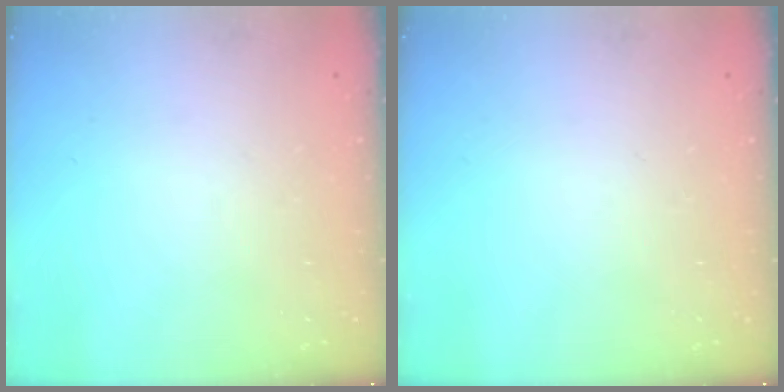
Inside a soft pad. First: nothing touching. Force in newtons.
{"total": 0.0}